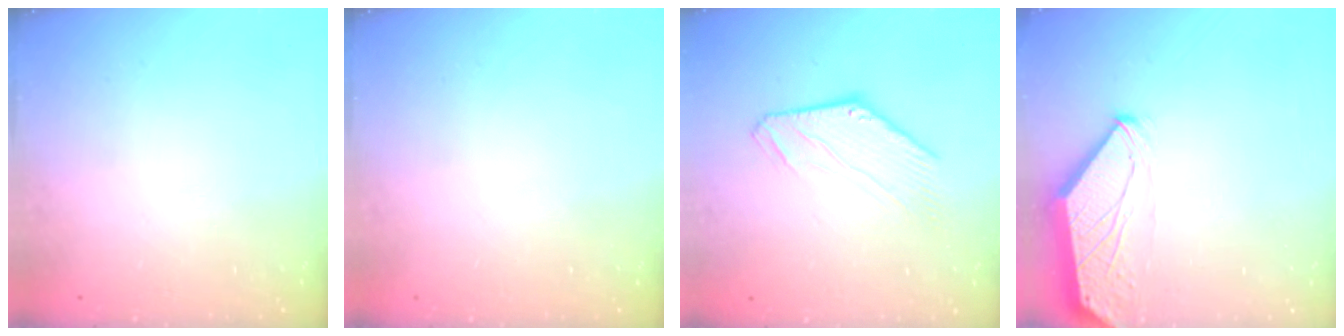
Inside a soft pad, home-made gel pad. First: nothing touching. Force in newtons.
{"total": 0.0}
{"total": 3.2, "press": 3.2, "slide": 0.4}
{"total": 0.0}